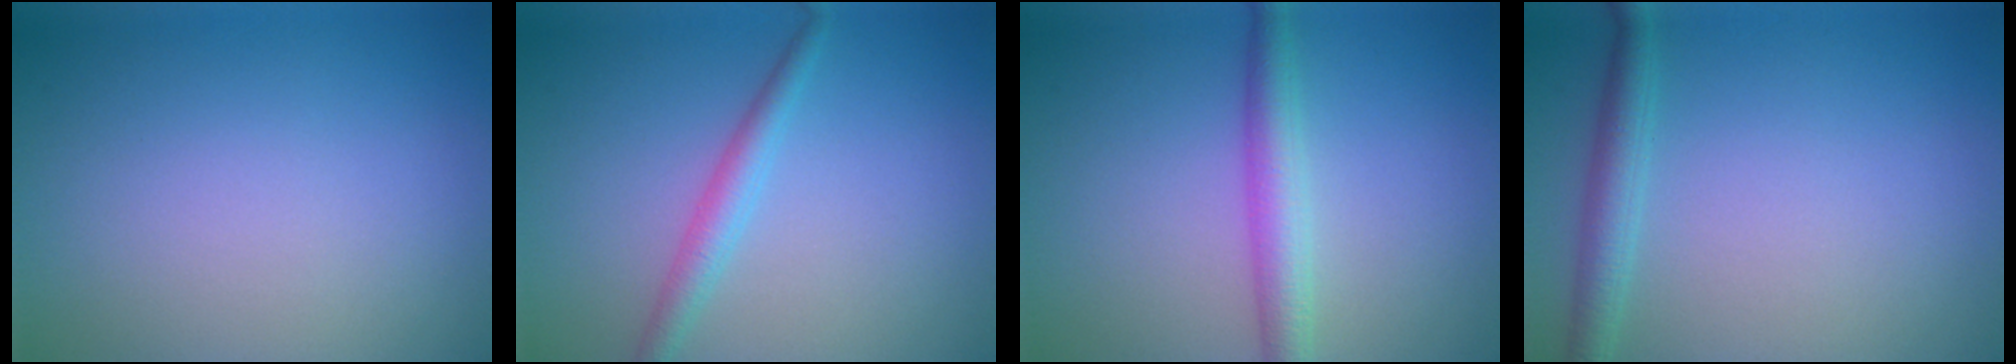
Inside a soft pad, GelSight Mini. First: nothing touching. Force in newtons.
{"total": 2.3, "press": 2.3, "slide": 0.0}
{"total": 3.5, "press": 3.5, "slide": 0.1}
{"total": 2.5, "press": 2.5, "slide": 0.1}